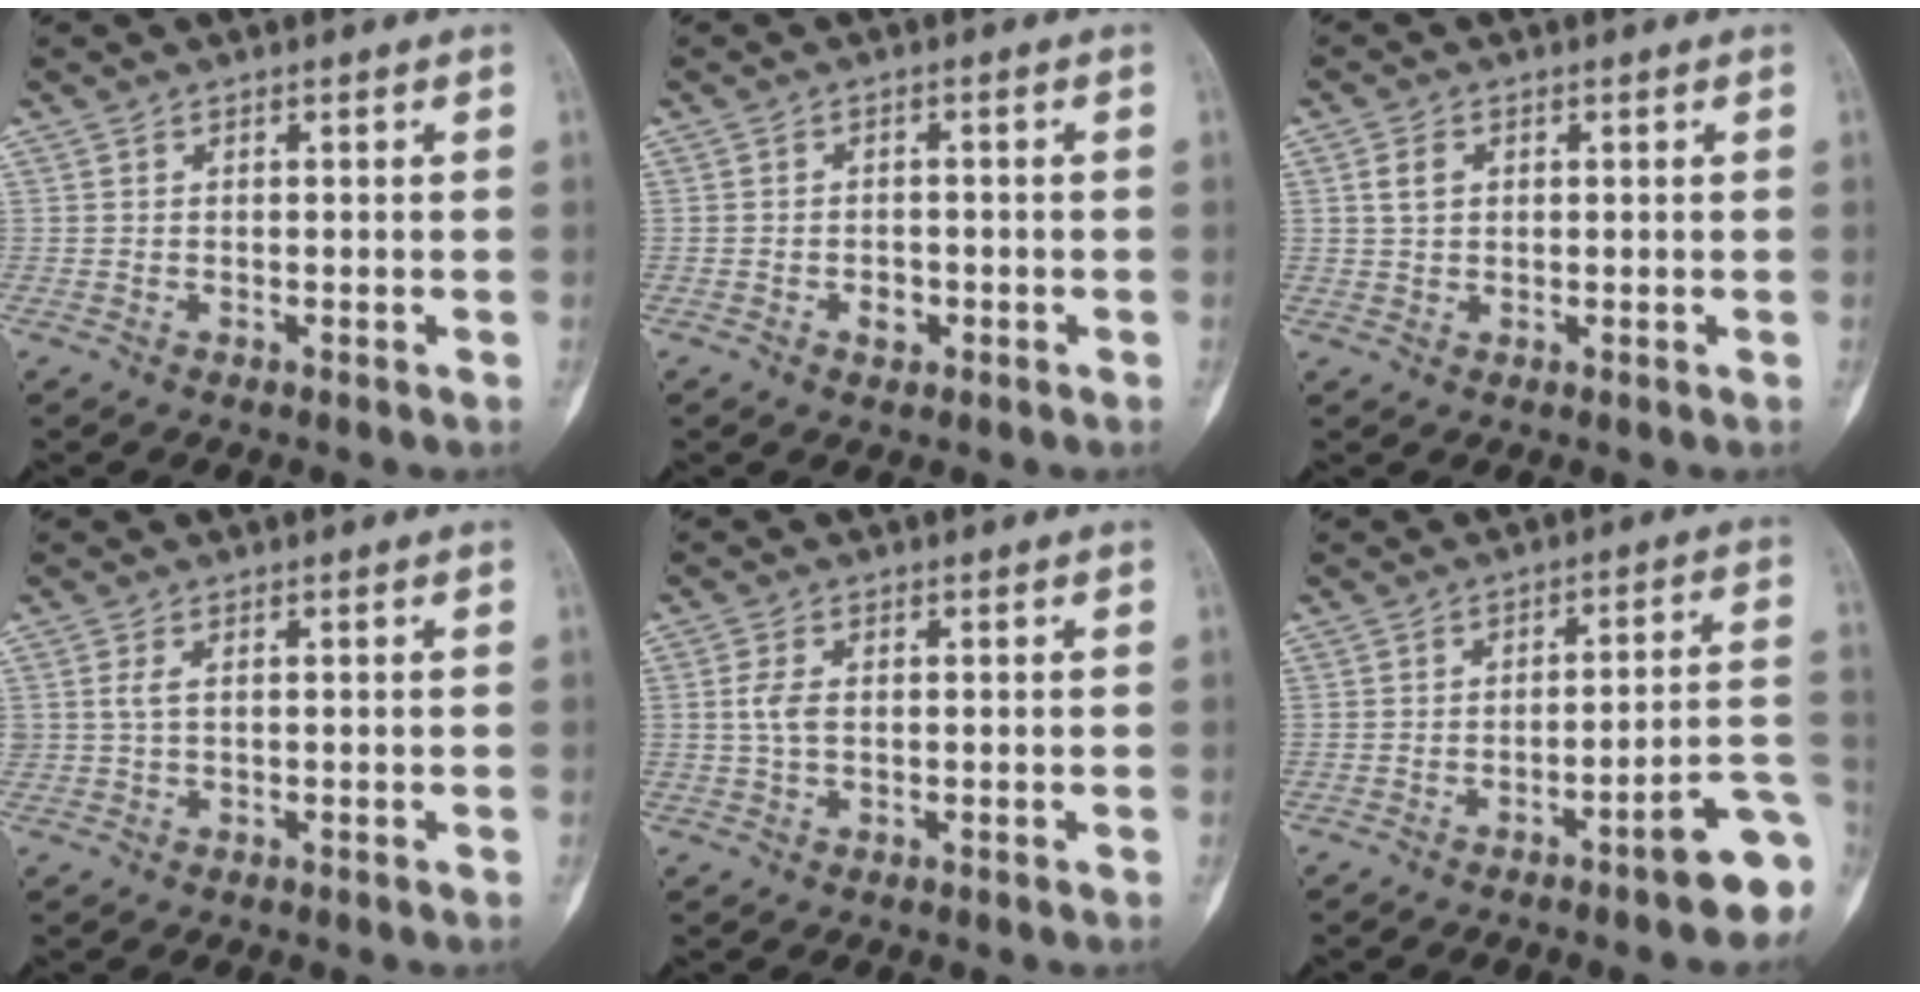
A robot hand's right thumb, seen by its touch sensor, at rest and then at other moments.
{"total": 2.4, "force": [-1.0, 1.7, 1.4], "torque": [-0.013, 0.007, -0.014]}
{"total": 2.9, "force": [0.8, 2.1, 1.8], "torque": [-0.031, 0.004, 0.017]}
{"total": 1.5, "force": [0.3, 0.7, 1.3], "torque": [-0.035, 0.005, 0.011]}
{"total": 3.0, "force": [0.2, 1.6, 2.5], "torque": [-0.058, 0.004, 0.002]}
{"total": 10.4, "force": [-5.0, 1.7, 8.9], "torque": [-0.097, 0.038, -0.065]}